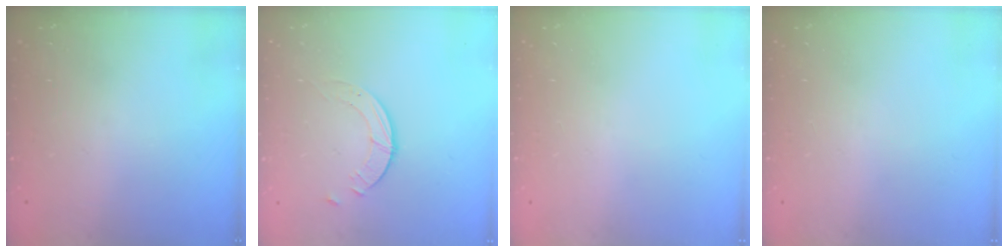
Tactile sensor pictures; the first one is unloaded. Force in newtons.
{"total": 1.8, "press": 1.8, "slide": 0.2}
{"total": 0.0}
{"total": 0.0}